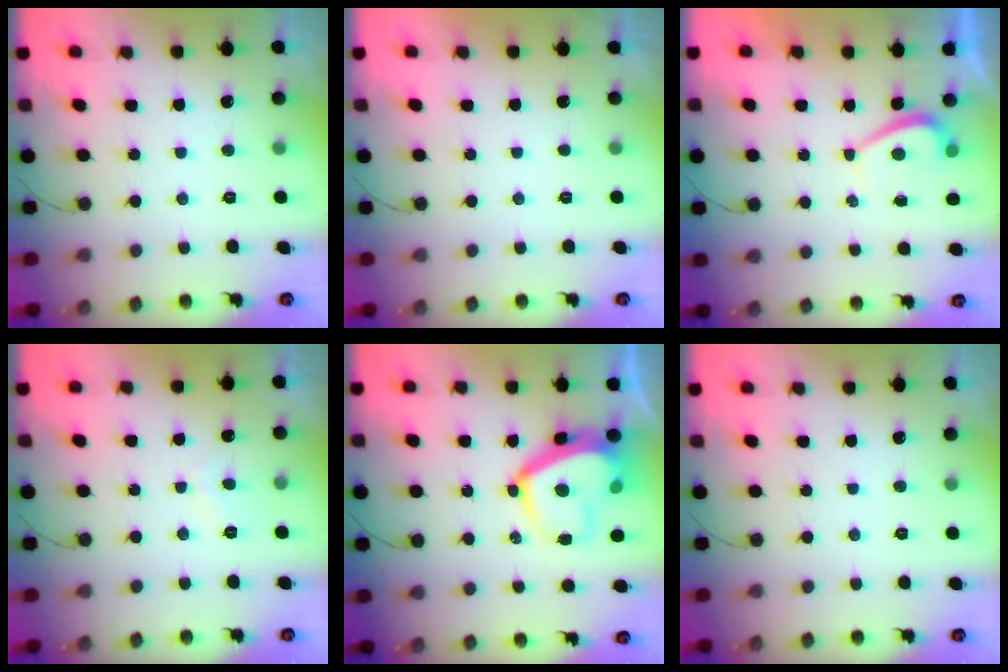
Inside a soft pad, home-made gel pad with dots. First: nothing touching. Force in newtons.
{"total": 2.3, "press": 2.3, "slide": 0.3}
{"total": 1.8, "press": 1.7, "slide": 0.6}
{"total": 1.8, "press": 1.6, "slide": 0.6}
{"total": 11.5, "press": 11.5, "slide": 1.0}
{"total": 0.0}